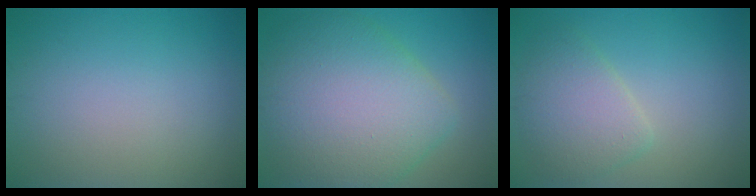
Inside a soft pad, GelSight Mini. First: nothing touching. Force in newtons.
{"total": 10.1, "press": 10.1, "slide": 0.8}
{"total": 3.9, "press": 3.9, "slide": 0.1}